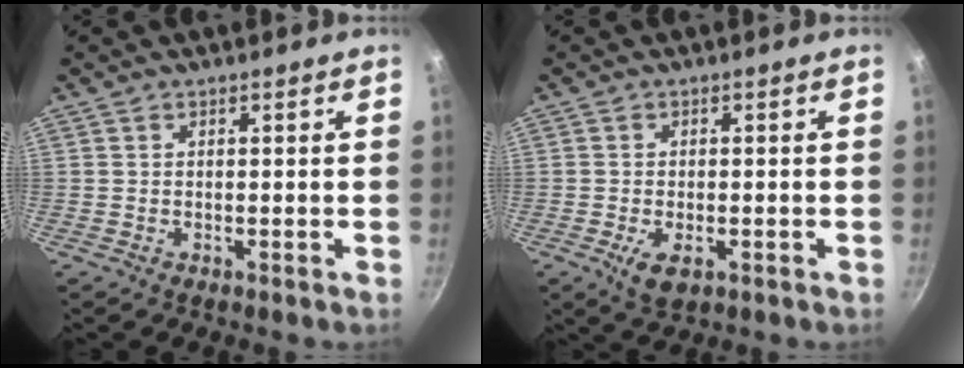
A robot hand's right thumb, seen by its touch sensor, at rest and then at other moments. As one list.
[{"total": 4.5, "force": [-1.6, 2.4, 3.5], "torque": [-0.055, -0.002, -0.023]}]